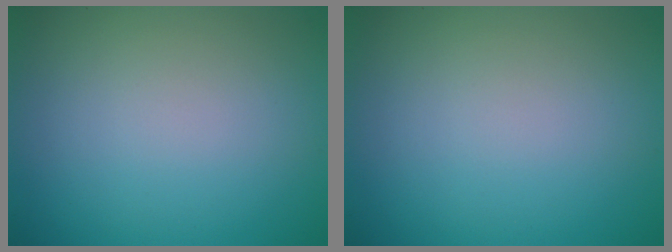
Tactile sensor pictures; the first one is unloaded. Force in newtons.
{"total": 0.0}